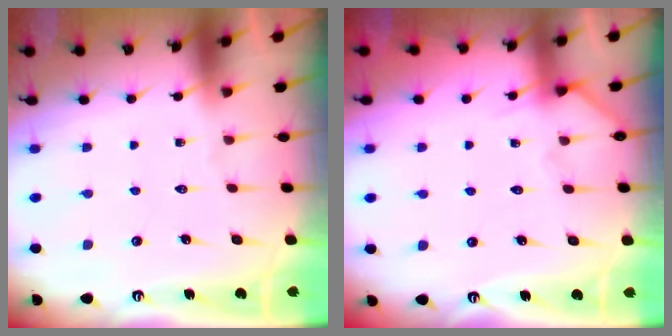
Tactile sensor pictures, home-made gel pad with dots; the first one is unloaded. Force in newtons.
{"total": 2.8, "press": 2.8, "slide": 0.2}